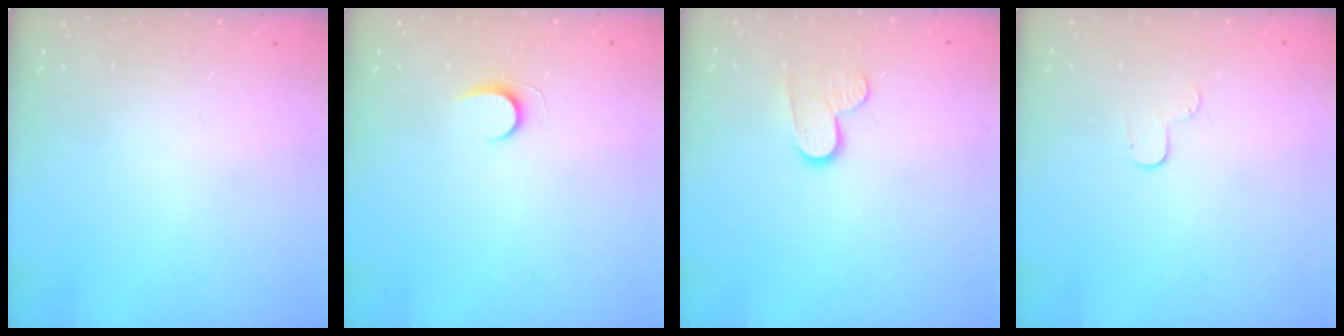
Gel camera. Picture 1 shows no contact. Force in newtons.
{"total": 5.4, "press": 5.4, "slide": 0.5}
{"total": 7.8, "press": 7.7, "slide": 0.6}
{"total": 4.0, "press": 4.0, "slide": 0.4}